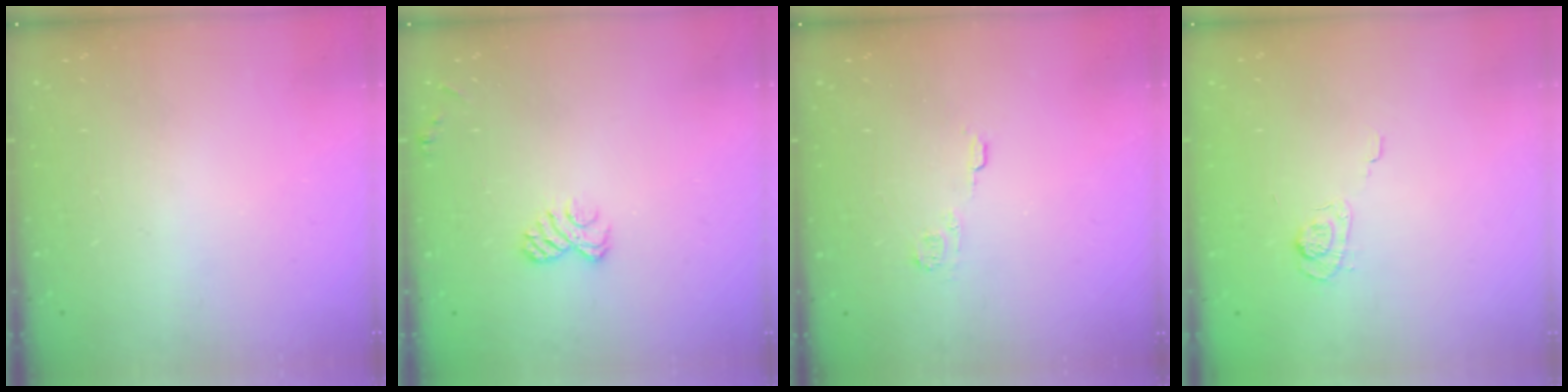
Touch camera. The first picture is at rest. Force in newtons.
{"total": 6.1, "press": 5.9, "slide": 1.4}
{"total": 4.3, "press": 4.3, "slide": 0.6}
{"total": 3.1, "press": 2.7, "slide": 1.6}